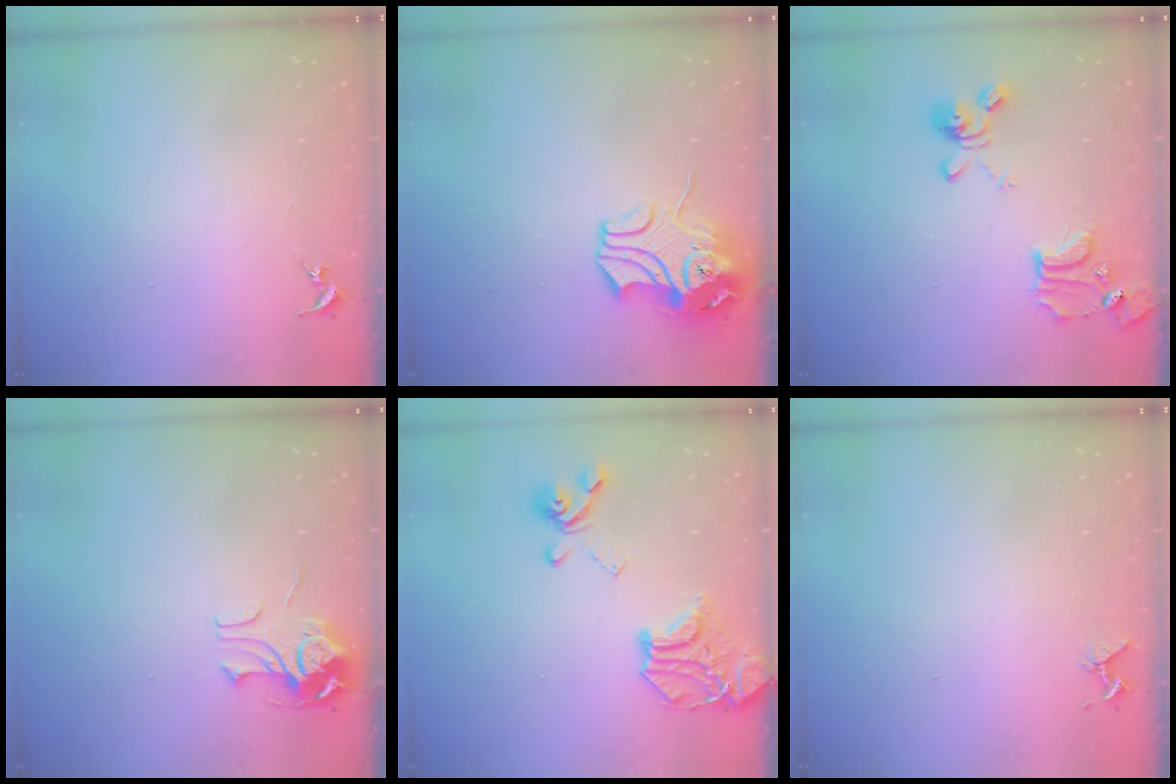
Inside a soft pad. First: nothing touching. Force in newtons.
{"total": 12.0, "press": 11.8, "slide": 2.0}
{"total": 15.3, "press": 15.3, "slide": 1.1}
{"total": 8.3, "press": 8.3, "slide": 0.8}
{"total": 18.3, "press": 18.1, "slide": 2.4}
{"total": 4.2, "press": 4.2, "slide": 0.4}